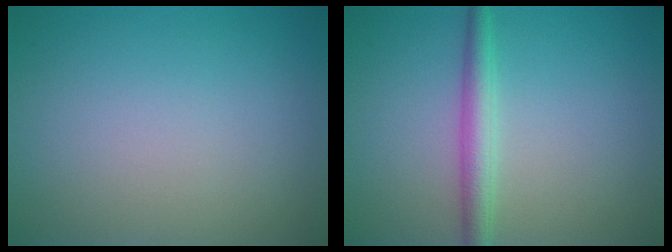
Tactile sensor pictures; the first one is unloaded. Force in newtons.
{"total": 2.7, "press": 2.7, "slide": 0.0}